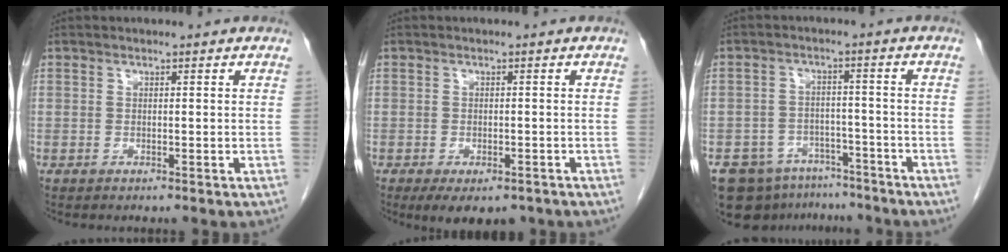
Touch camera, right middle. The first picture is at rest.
{"total": 6.5, "force": [-4.5, 3.1, 3.6], "torque": [-0.043, -0.004, -0.063]}
{"total": 9.9, "force": [-7.8, 5.7, 2.1], "torque": [-0.036, 0.013, -0.115]}